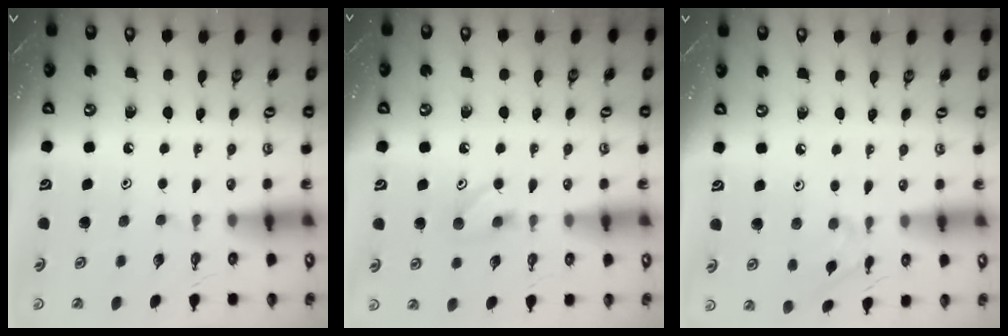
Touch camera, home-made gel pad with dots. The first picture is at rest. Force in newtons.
{"total": 5.2, "press": 5.2, "slide": 0.8}
{"total": 4.1, "press": 4.1, "slide": 0.6}